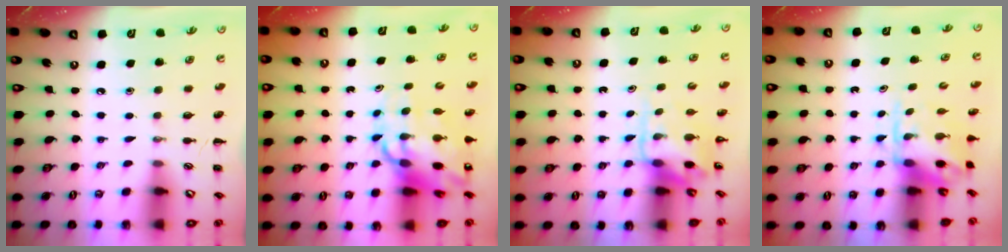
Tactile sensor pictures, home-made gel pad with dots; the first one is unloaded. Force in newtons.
{"total": 13.6, "press": 13.0, "slide": 3.7}
{"total": 4.0, "press": 3.9, "slide": 0.7}
{"total": 3.9, "press": 3.8, "slide": 0.9}